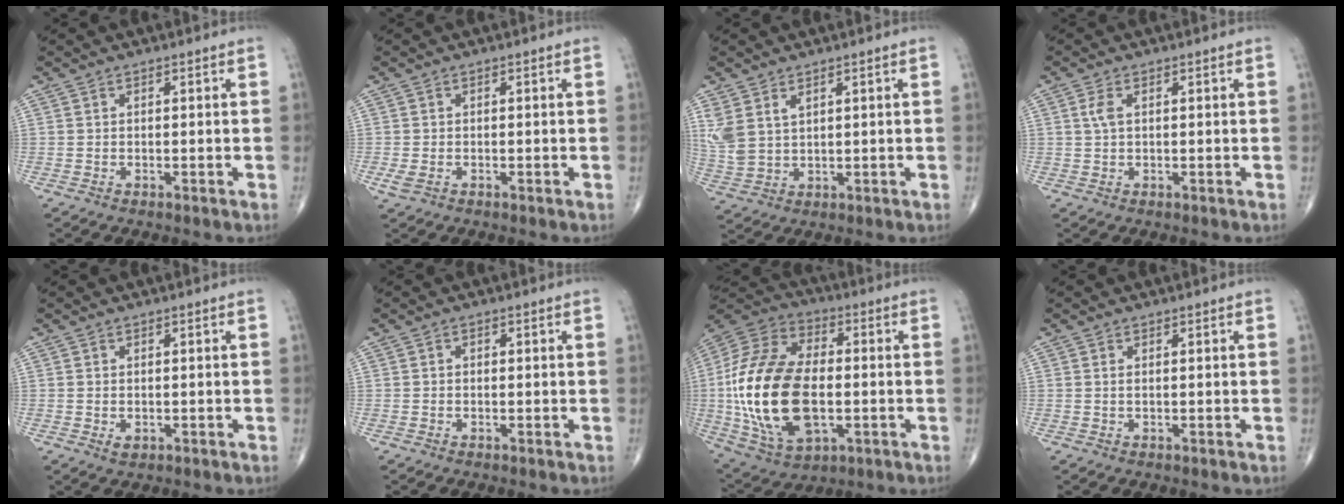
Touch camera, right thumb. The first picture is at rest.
{"total": 1.9, "force": [-0.6, 1.1, 1.3], "torque": [-0.035, -0.002, -0.011]}
{"total": 6.2, "force": [2.8, 3.7, 4.1], "torque": [-0.093, -0.006, 0.070]}
{"total": 2.2, "force": [0.6, 1.1, 1.8], "torque": [-0.045, 0.007, 0.012]}
{"total": 1.6, "force": [-0.3, 1.2, 1.0], "torque": [-0.013, -0.001, -0.001]}
{"total": 0.6, "force": [0.0, 0.5, 0.3], "torque": [-0.001, 0.001, -0.004]}
{"total": 26.6, "force": [-2.3, 15.2, 21.7], "torque": [-0.443, 0.005, -0.029]}
{"total": 0.6, "force": [0.1, 0.2, 0.5], "torque": [-0.014, 0.001, 0.004]}